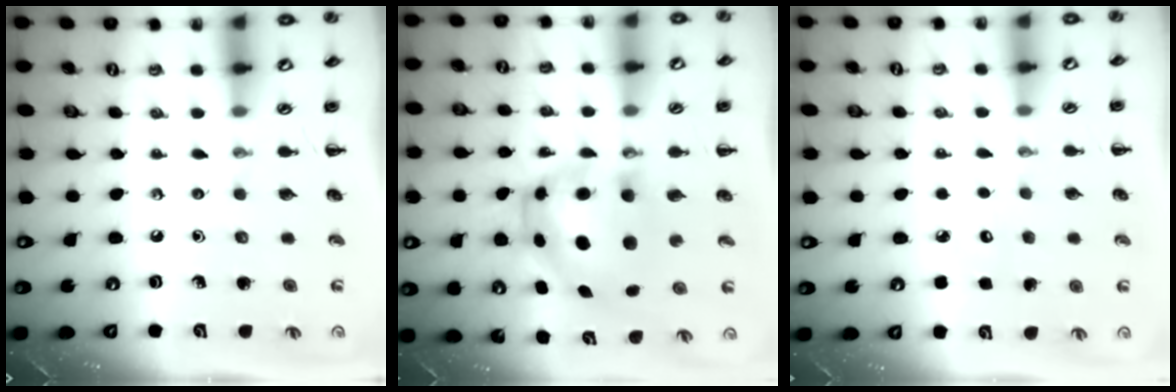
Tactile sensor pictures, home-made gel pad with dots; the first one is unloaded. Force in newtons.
{"total": 6.8, "press": 6.7, "slide": 1.3}
{"total": 5.1, "press": 4.9, "slide": 1.5}